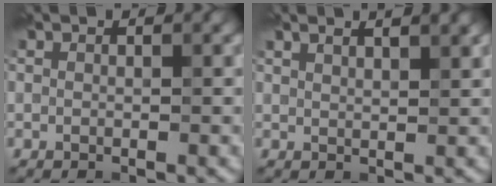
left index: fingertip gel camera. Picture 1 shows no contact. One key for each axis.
{"total": 2.6, "fx": 1.9, "fy": 0.8, "fz": 1.6, "tx": -0.006, "ty": 0.005, "tz": 0.016}